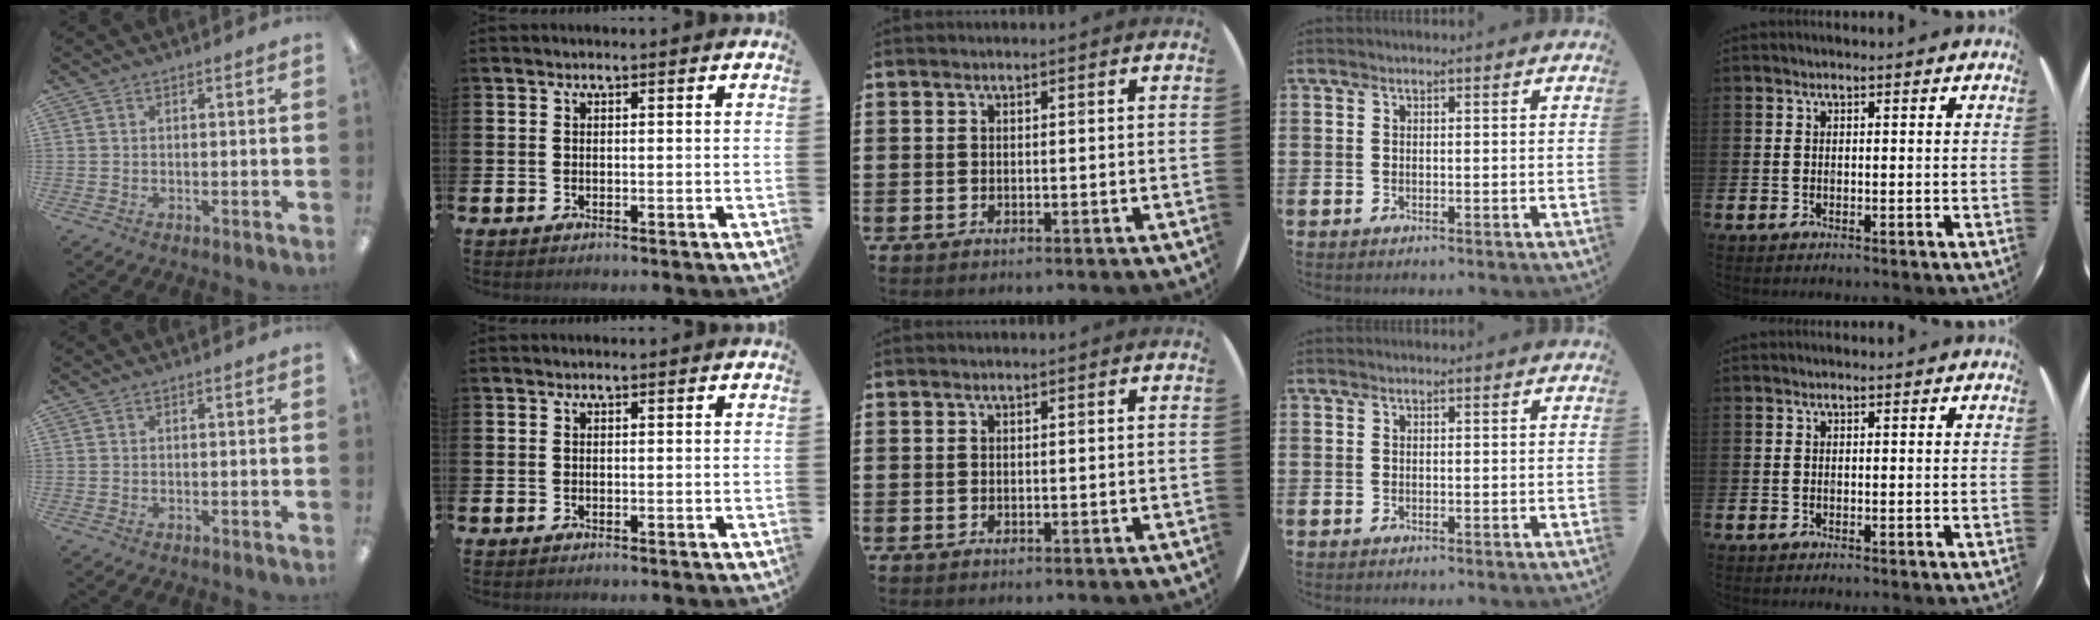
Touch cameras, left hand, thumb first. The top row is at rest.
{}